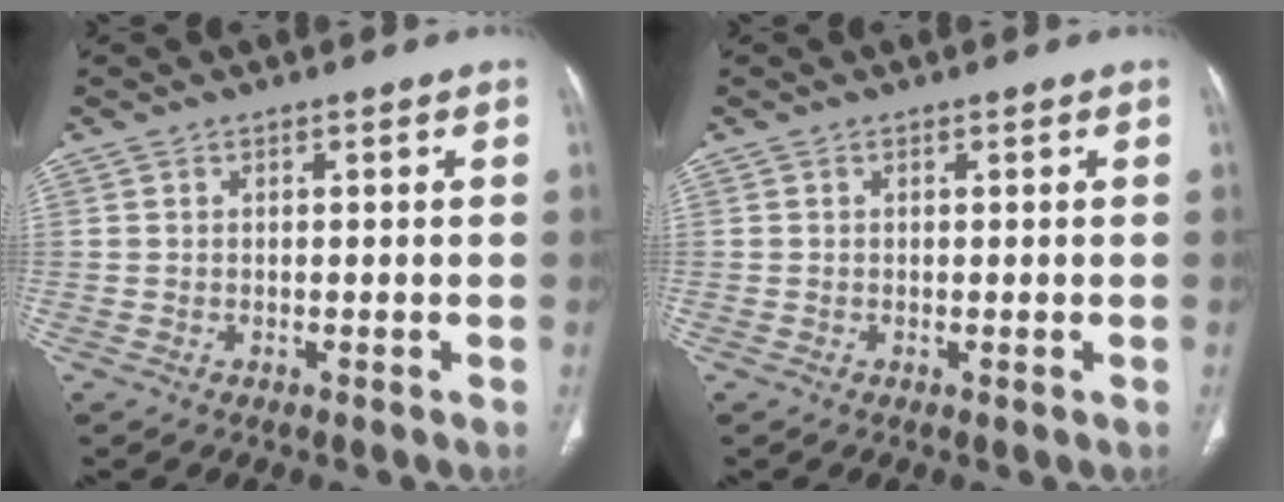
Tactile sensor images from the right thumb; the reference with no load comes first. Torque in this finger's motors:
{"motor_torque": [0.25, 0.62, -0.24, 0.41, 0.03]}